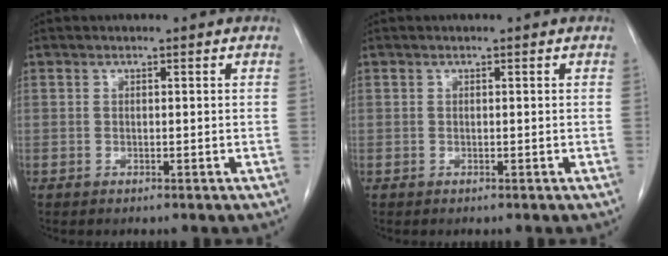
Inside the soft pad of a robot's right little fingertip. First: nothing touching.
{"total": 0.0}